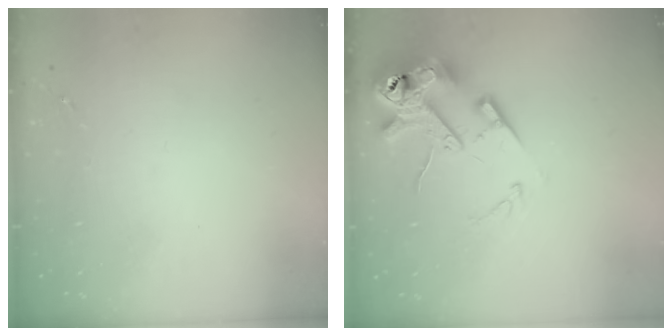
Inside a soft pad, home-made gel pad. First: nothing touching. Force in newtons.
{"total": 16.0, "press": 15.8, "slide": 2.5}